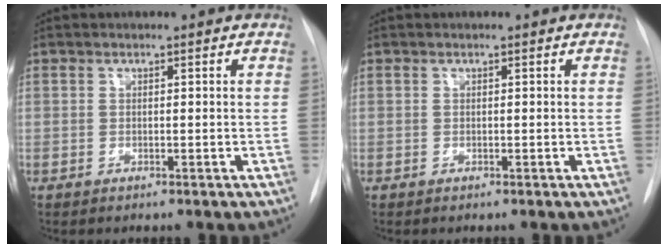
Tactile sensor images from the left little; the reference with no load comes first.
{"total": 0.0}